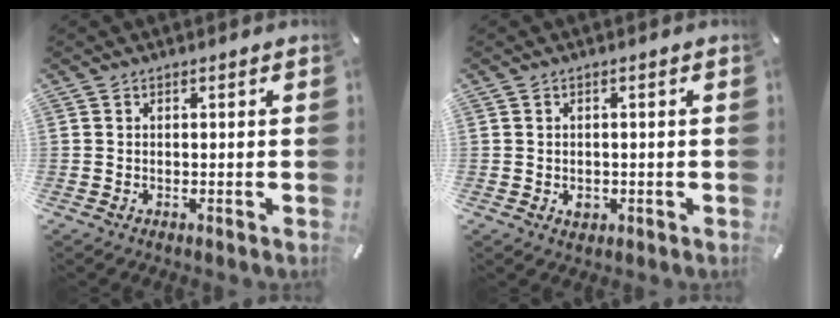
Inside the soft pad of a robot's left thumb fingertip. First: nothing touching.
{"total": 2.0, "force": [-0.6, 1.7, 1.0], "torque": [-0.018, 0.003, -0.010]}